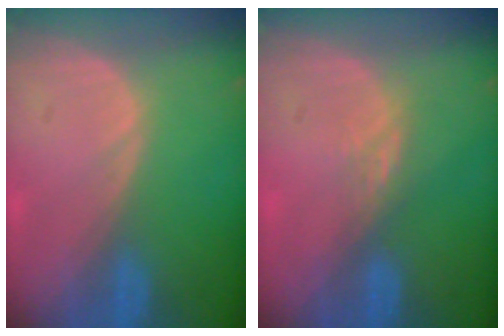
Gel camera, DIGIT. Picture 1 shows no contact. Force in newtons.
{"total": 2.4, "press": 1.9, "slide": 1.4}